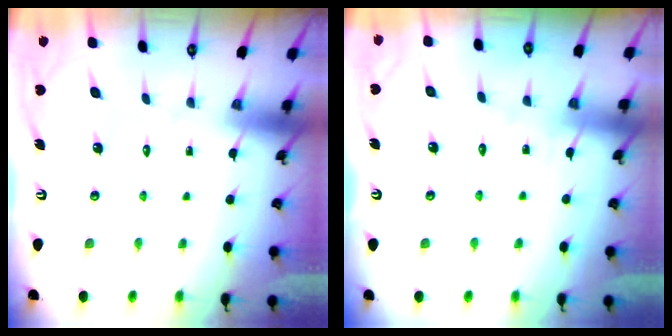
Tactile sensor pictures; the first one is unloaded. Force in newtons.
{"total": 2.8, "press": 2.8, "slide": 0.4}